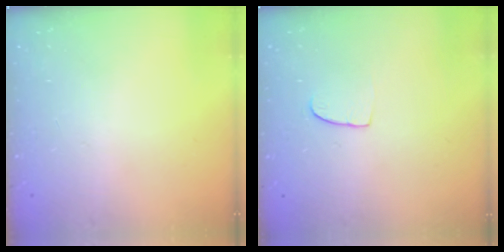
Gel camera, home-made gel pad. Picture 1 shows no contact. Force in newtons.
{"total": 4.8, "press": 4.8, "slide": 0.4}